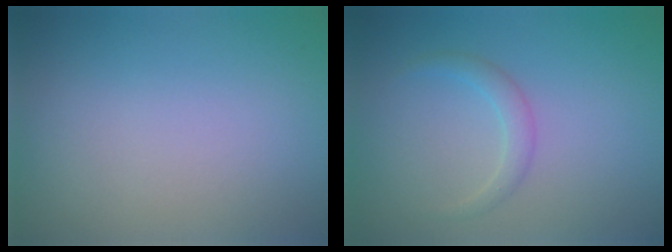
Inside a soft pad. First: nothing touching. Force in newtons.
{"total": 1.5, "press": 1.5, "slide": 0.1}